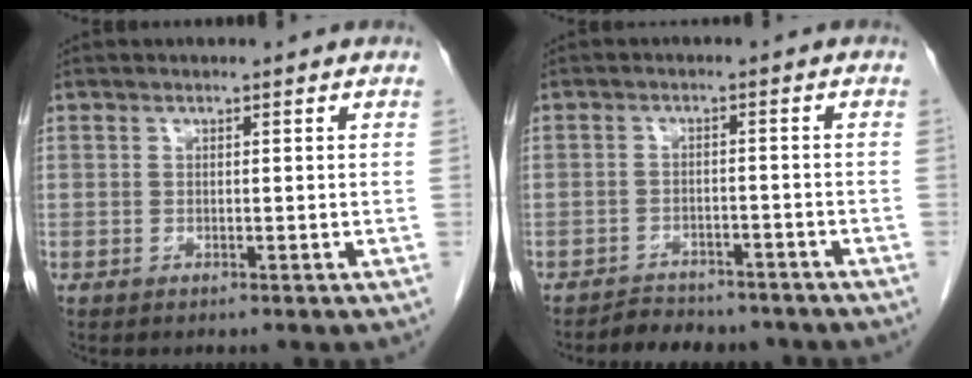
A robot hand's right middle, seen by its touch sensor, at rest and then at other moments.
{"total": 6.7, "force": [-6.1, 2.5, 1.3], "torque": [-0.016, 0.003, -0.082]}